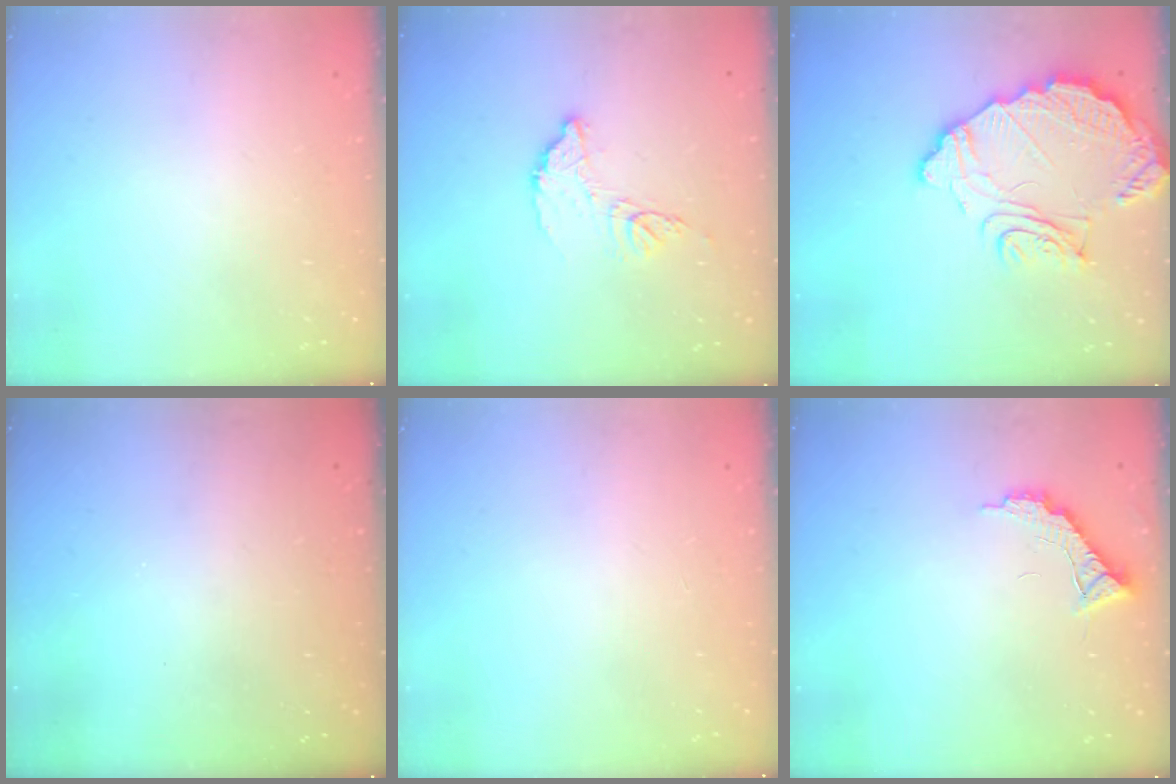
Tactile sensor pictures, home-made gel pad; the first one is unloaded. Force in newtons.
{"total": 8.9, "press": 8.9, "slide": 0.6}
{"total": 14.3, "press": 14.3, "slide": 1.1}
{"total": 2.9, "press": 2.8, "slide": 1.0}
{"total": 0.0}
{"total": 8.4, "press": 8.4, "slide": 0.5}